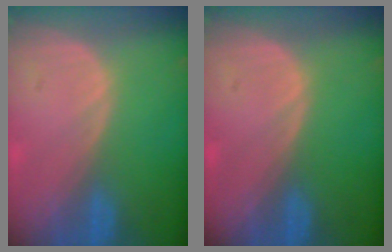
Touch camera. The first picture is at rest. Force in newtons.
{"total": 0.0}